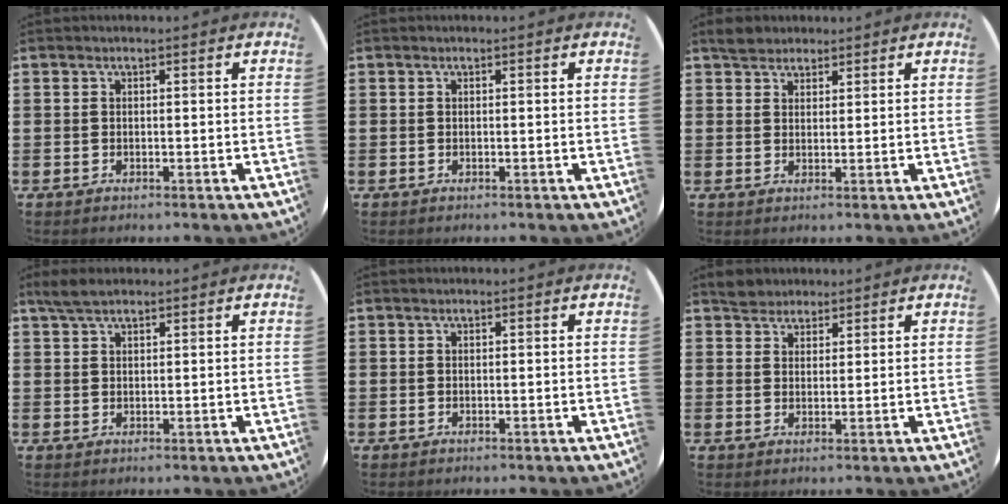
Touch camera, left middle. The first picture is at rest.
{"total": 0.0}
{"total": 2.6, "force": [2.4, 1.2, 0.0], "torque": [0.001, 0.004, 0.046]}
{"total": 3.0, "force": [2.3, 1.0, 1.7], "torque": [-0.038, 0.006, 0.043]}
{"total": 0.0}
{"total": 2.9, "force": [2.7, 1.2, -0.1], "torque": [0.002, 0.002, 0.052]}